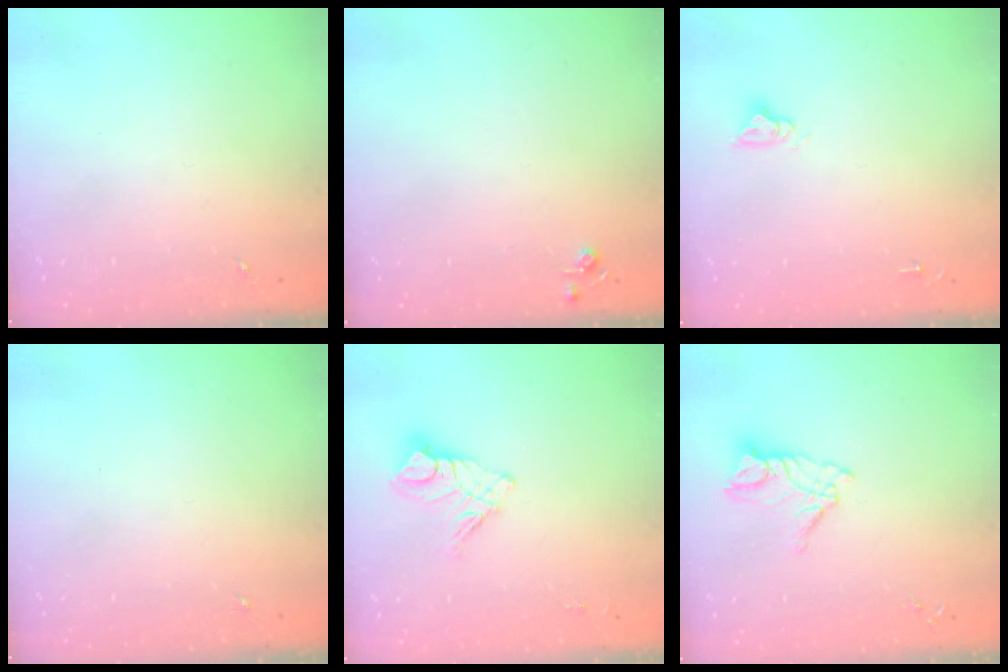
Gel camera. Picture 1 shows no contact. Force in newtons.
{"total": 3.8, "press": 3.8, "slide": 0.5}
{"total": 4.8, "press": 4.8, "slide": 0.3}
{"total": 0.0}
{"total": 11.3, "press": 11.3, "slide": 1.1}
{"total": 10.7, "press": 10.6, "slide": 0.9}